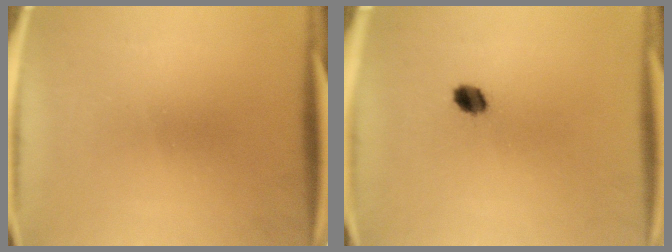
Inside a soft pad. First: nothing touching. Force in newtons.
{"total": 3.2}